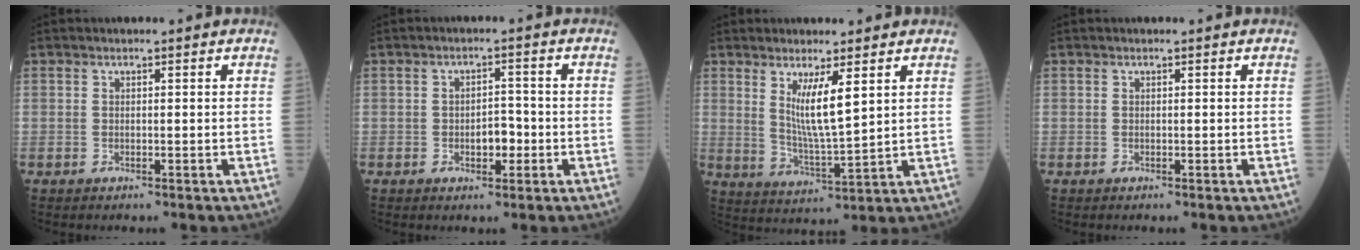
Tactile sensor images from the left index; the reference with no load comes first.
{"total": 3.4, "force": [-1.5, 1.6, 2.6], "torque": [-0.037, 0.000, -0.022]}
{"total": 6.9, "force": [2.5, 0.2, 6.4], "torque": [-0.123, -0.023, 0.054]}
{"total": 0.0}